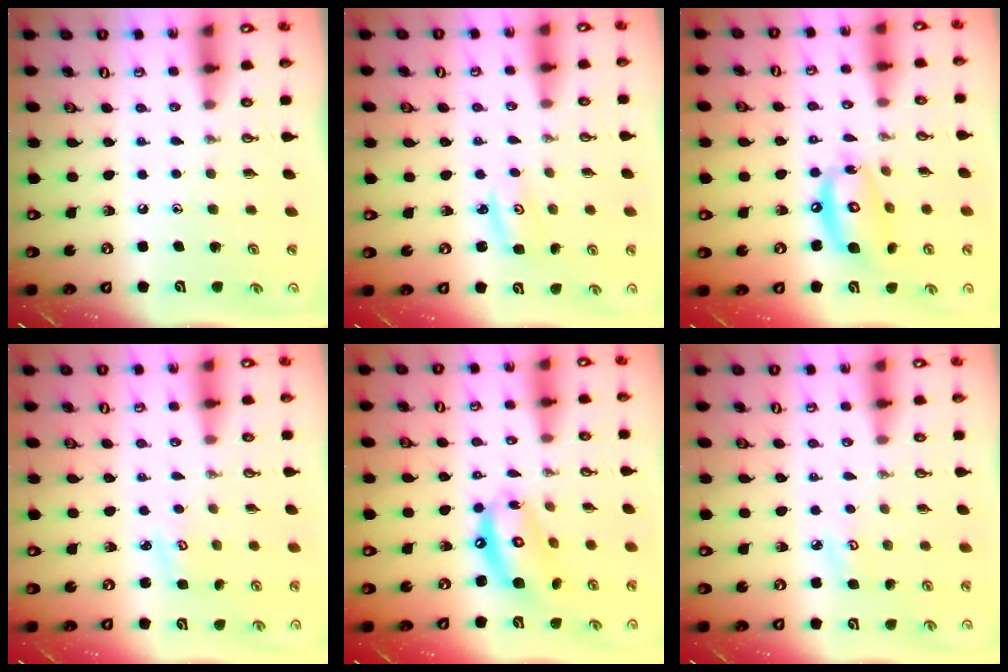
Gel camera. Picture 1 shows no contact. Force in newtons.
{"total": 2.7, "press": 2.7, "slide": 0.2}
{"total": 13.2, "press": 13.2, "slide": 1.5}
{"total": 2.6, "press": 2.6, "slide": 0.3}
{"total": 12.8, "press": 12.8, "slide": 1.2}
{"total": 3.6, "press": 3.6, "slide": 0.3}